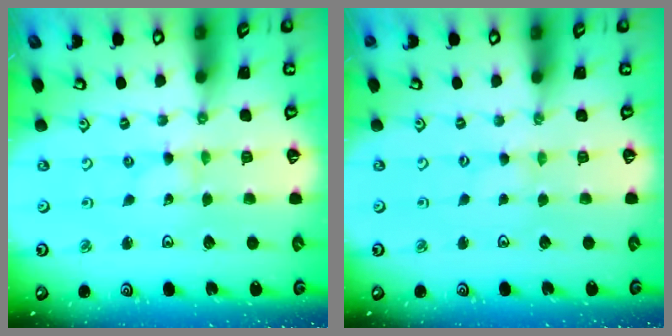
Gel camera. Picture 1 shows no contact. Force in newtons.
{"total": 0.0}